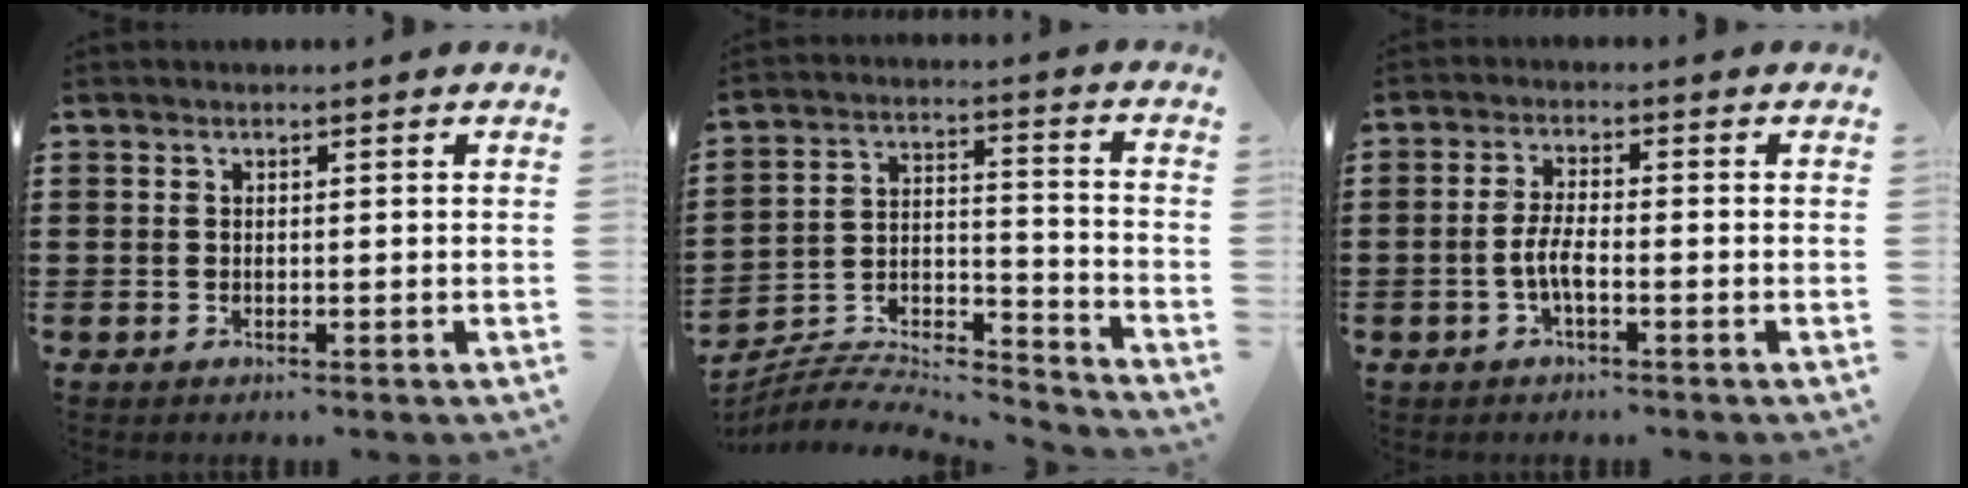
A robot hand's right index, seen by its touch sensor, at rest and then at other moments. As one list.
[{"total": 6.5, "force": [-6.2, 1.3, 1.5], "torque": [-0.034, -0.002, -0.126]}, {"total": 3.9, "force": [-1.3, 1.0, 3.6], "torque": [-0.084, -0.004, -0.030]}]